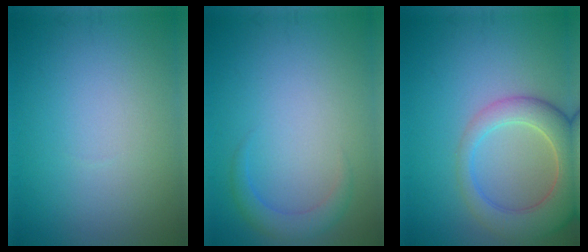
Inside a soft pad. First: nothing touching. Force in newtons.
{"total": 2.1, "press": 2.1, "slide": 0.2}
{"total": 6.8, "press": 6.8, "slide": 0.6}